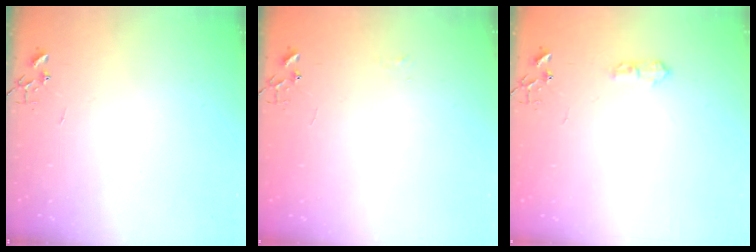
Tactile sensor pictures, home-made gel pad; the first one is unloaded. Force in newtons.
{"total": 3.8, "press": 3.8, "slide": 0.6}
{"total": 7.1, "press": 7.0, "slide": 0.9}